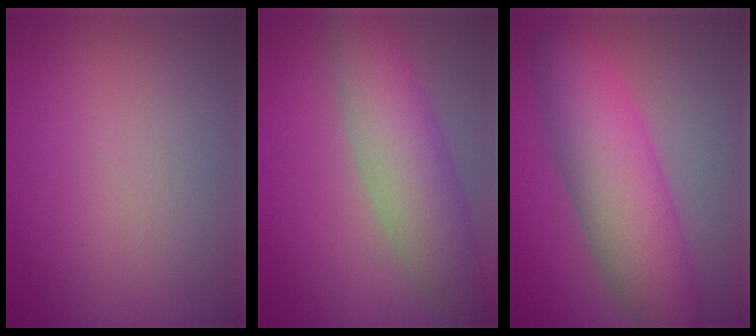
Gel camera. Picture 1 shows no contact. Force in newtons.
{"total": 7.0, "press": 7.0, "slide": 0.4}
{"total": 8.6, "press": 8.6, "slide": 0.1}